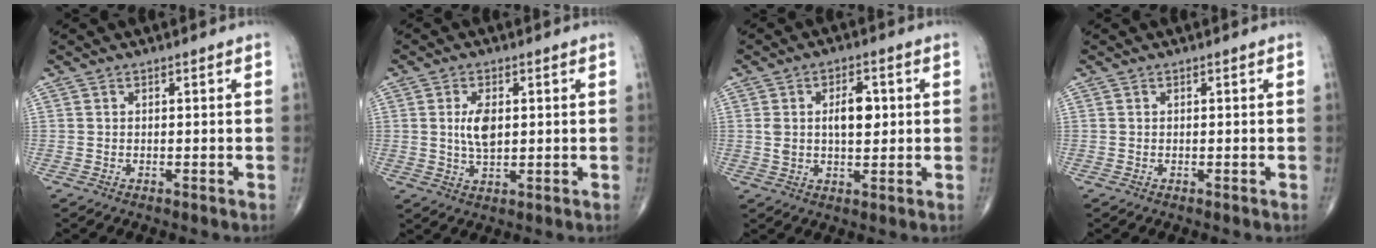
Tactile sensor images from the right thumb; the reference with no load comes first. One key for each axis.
{"total": 5.4, "fx": 0.8, "fy": 2.7, "fz": 4.6, "tx": -0.084, "ty": -0.007, "tz": 0.016}
{"total": 6.9, "fx": 1.2, "fy": 3.6, "fz": 5.8, "tx": -0.085, "ty": 0.002, "tz": 0.020}
{"total": 0.0}